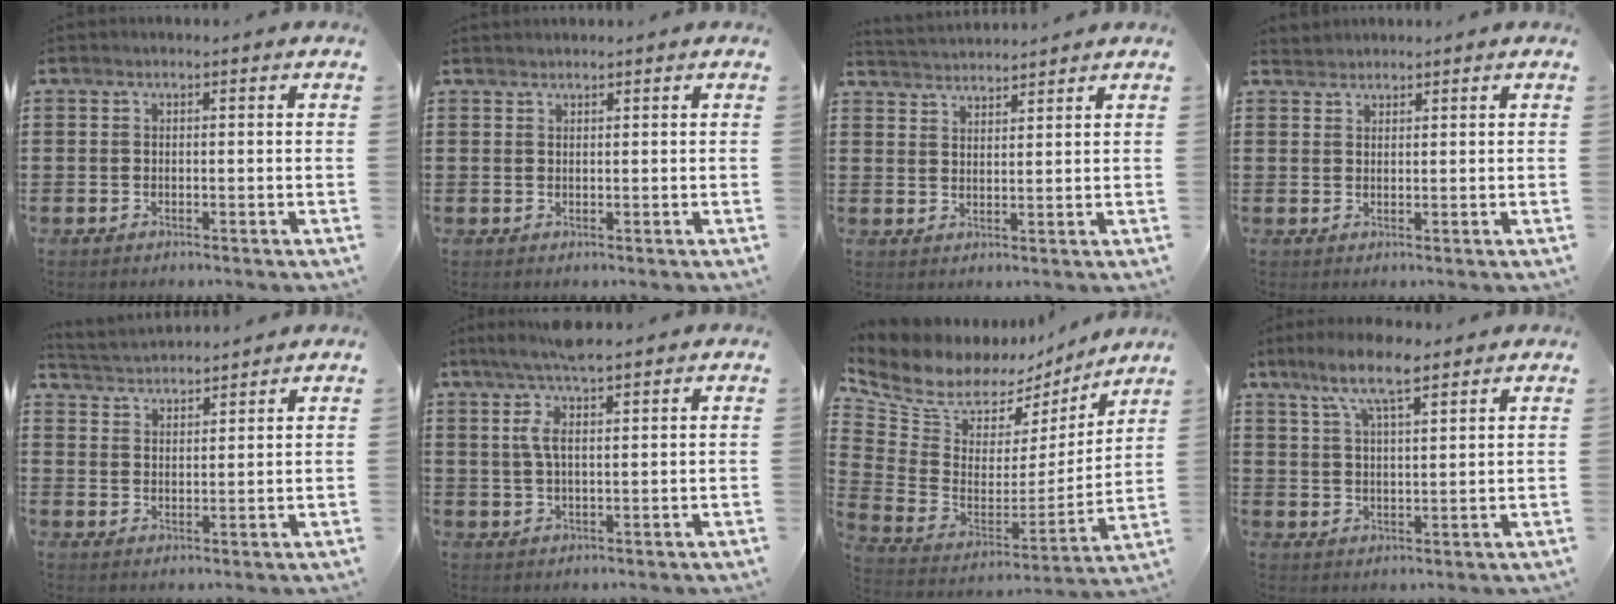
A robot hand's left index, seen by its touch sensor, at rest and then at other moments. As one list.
[{"total": 0.8, "force": [0.8, 0.0, 0.1], "torque": [-0.003, -0.002, 0.016]}, {"total": 2.5, "force": [2.5, -0.2, -0.4], "torque": [-0.001, -0.008, 0.046]}, {"total": 1.4, "force": [1.3, 0.3, -0.2], "torque": [-0.001, 0.000, 0.028]}, {"total": 2.9, "force": [2.9, 0.2, -0.2], "torque": [-0.009, -0.012, 0.051]}, {"total": 6.6, "force": [3.9, 1.3, 5.2], "torque": [-0.109, -0.003, 0.067]}, {"total": 8.0, "force": [6.9, 3.7, 1.4], "torque": [-0.077, -0.057, 0.125]}, {"total": 8.0, "force": [5.8, 1.8, 5.3], "torque": [-0.117, -0.003, 0.104]}]